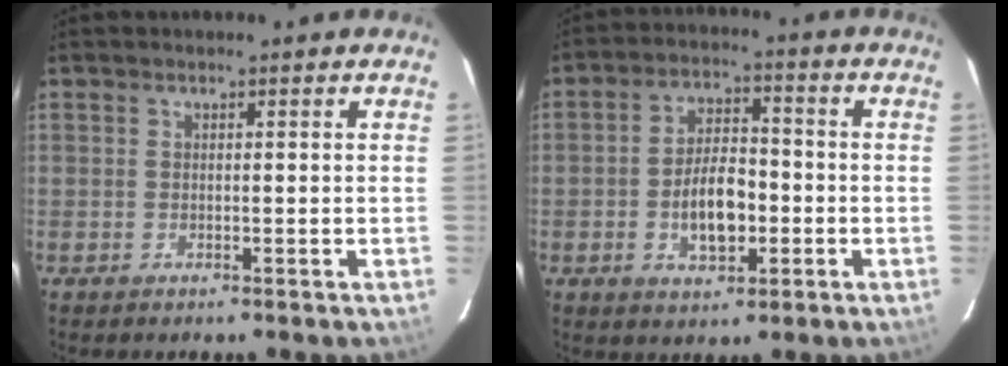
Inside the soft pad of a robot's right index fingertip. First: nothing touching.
{"total": 9.1, "force": [-2.5, 4.6, 7.4], "torque": [-0.137, 0.015, -0.035]}